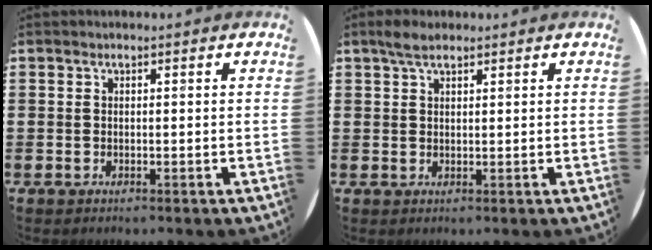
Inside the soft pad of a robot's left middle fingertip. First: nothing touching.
{"total": 2.4, "force": [1.8, 0.9, 1.4], "torque": [-0.030, 0.006, 0.032]}